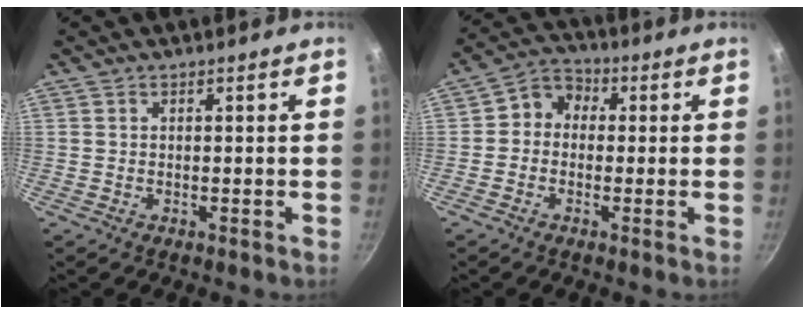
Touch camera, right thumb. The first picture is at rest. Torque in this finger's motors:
{"motor_torque": [-0.22, 0.10, -0.15, 0.22, 0.11]}